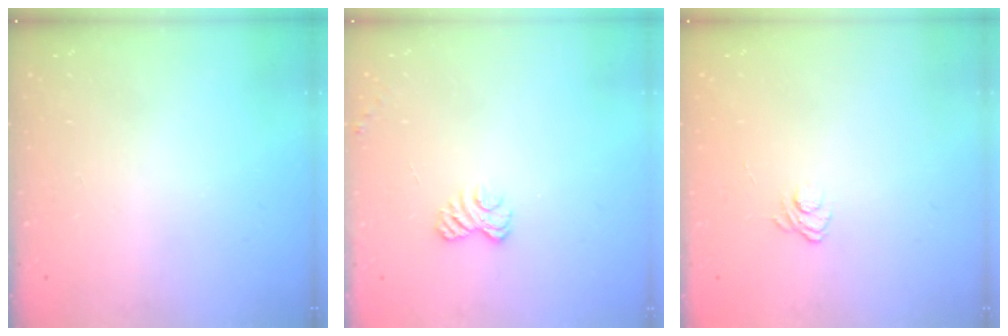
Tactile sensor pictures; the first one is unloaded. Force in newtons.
{"total": 2.8, "press": 2.5, "slide": 1.3}
{"total": 3.1, "press": 2.9, "slide": 1.3}